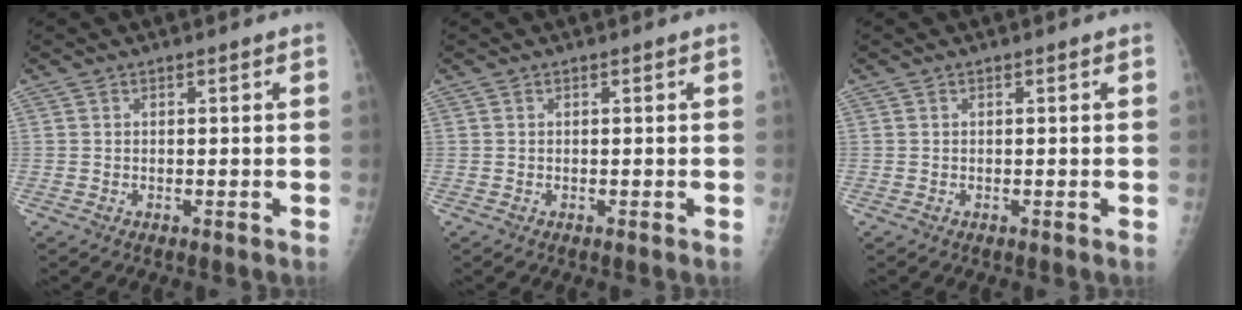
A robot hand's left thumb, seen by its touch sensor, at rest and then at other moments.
{"total": 0.0}
{"total": 0.0}